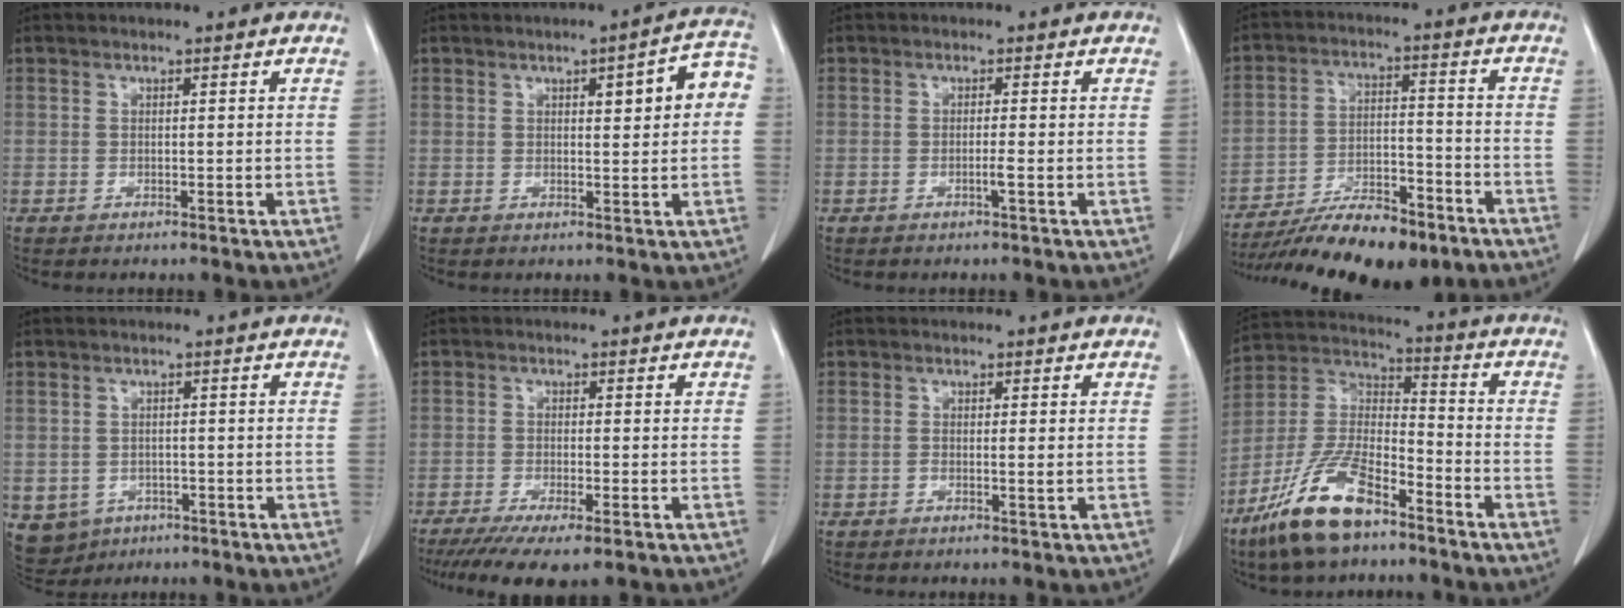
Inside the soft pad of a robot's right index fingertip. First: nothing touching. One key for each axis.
{"total": 6.8, "fx": 1.4, "fy": 1.5, "fz": 6.5, "tx": -0.080, "ty": 0.021, "tz": 0.014}
{"total": 1.3, "fx": -0.4, "fy": -0.2, "fz": 1.2, "tx": -0.025, "ty": -0.002, "tz": -0.009}
{"total": 15.0, "fx": -11.6, "fy": 4.4, "fz": 8.4, "tx": -0.138, "ty": 0.004, "tz": -0.194}
{"total": 7.0, "fx": -3.1, "fy": 6.1, "fz": 1.4, "tx": -0.034, "ty": 0.004, "tz": -0.036}
{"total": 9.3, "fx": -7.0, "fy": 1.2, "fz": 6.1, "tx": -0.089, "ty": -0.020, "tz": -0.107}
{"total": 1.1, "fx": -0.2, "fy": 0.0, "fz": 1.0, "tx": -0.019, "ty": -0.003, "tz": -0.004}
{"total": 14.6, "fx": -9.7, "fy": 4.8, "fz": 9.7, "tx": -0.206, "ty": -0.001, "tz": -0.186}